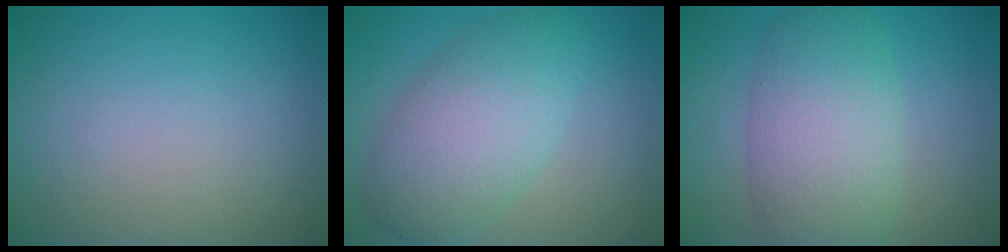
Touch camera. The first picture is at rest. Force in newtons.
{"total": 7.1, "press": 7.1, "slide": 0.2}
{"total": 7.3, "press": 7.3, "slide": 0.3}